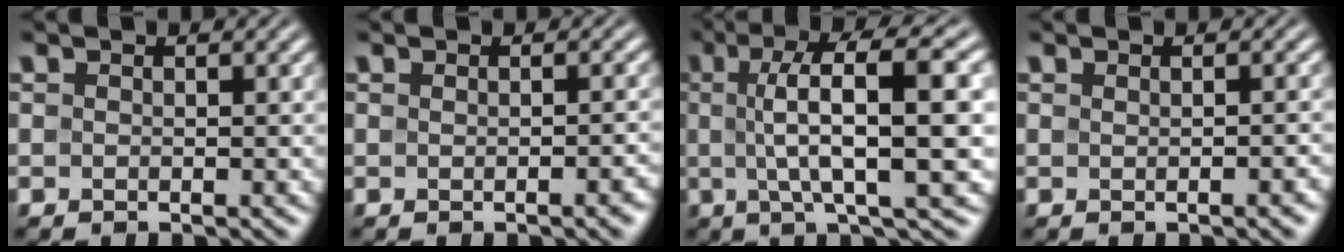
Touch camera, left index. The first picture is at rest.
{"total": 2.2, "force": [-0.3, 0.8, 2.1], "torque": [-0.010, 0.005, 0.000]}
{"total": 10.1, "force": [1.7, 2.3, 9.6], "torque": [-0.133, 0.013, 0.026]}
{"total": 2.6, "force": [0.1, 1.1, 2.4], "torque": [-0.005, 0.011, -0.005]}